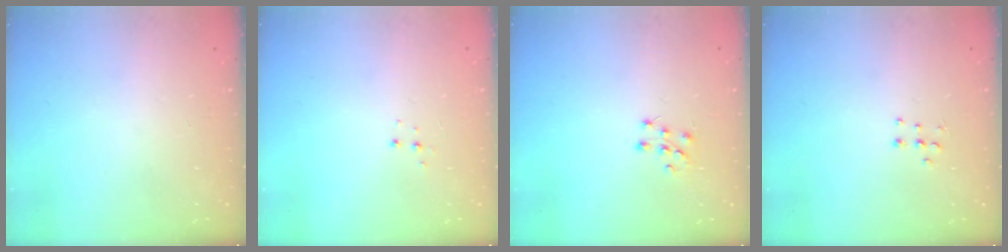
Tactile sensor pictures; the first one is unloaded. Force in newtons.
{"total": 5.2, "press": 5.2, "slide": 0.3}
{"total": 7.2, "press": 7.1, "slide": 0.7}
{"total": 4.6, "press": 4.5, "slide": 0.7}